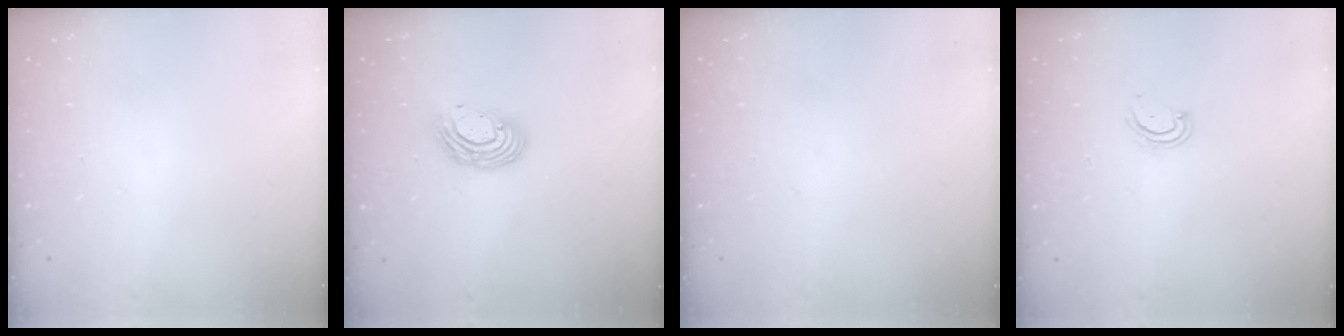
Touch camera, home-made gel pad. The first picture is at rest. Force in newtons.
{"total": 9.5, "press": 9.5, "slide": 0.7}
{"total": 0.0}
{"total": 3.9, "press": 3.9, "slide": 0.3}